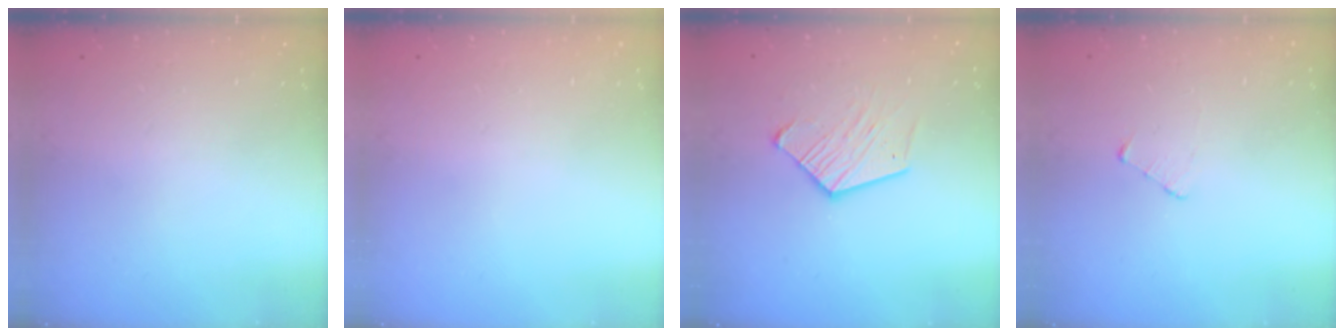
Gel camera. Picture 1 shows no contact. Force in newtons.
{"total": 0.0}
{"total": 10.3, "press": 10.2, "slide": 0.7}
{"total": 2.5, "press": 2.5, "slide": 0.3}